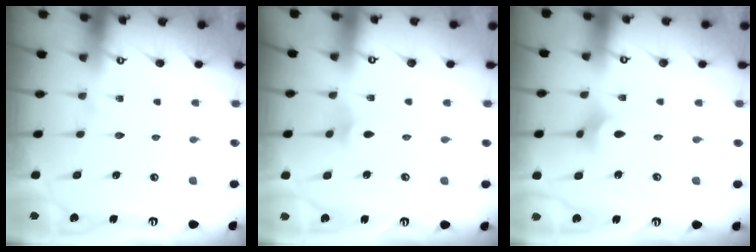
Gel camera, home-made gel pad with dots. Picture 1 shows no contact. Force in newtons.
{"total": 3.0, "press": 2.9, "slide": 0.8}
{"total": 3.6, "press": 3.6, "slide": 0.7}